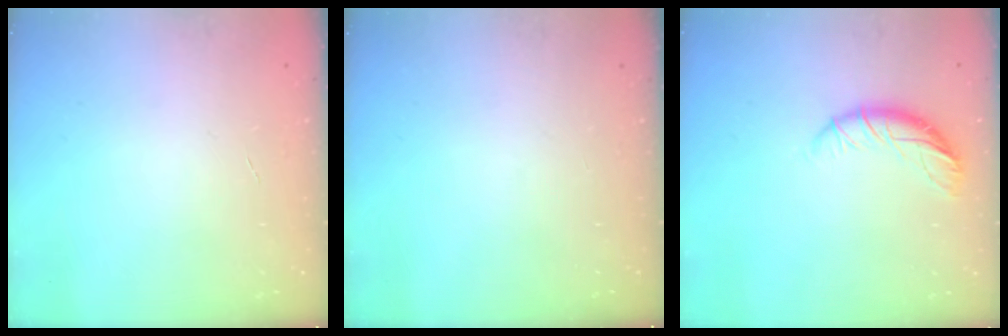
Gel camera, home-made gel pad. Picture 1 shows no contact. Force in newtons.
{"total": 0.0}
{"total": 9.5, "press": 9.5, "slide": 0.2}